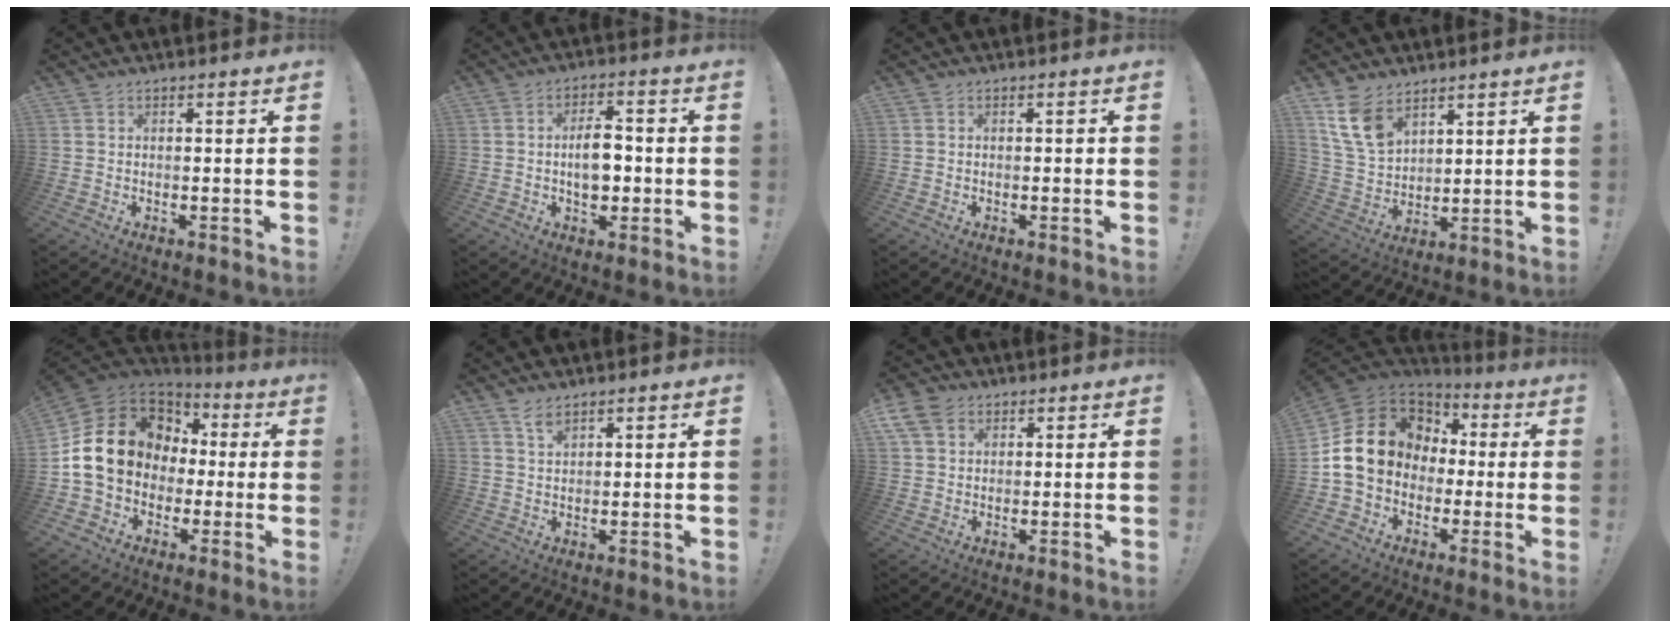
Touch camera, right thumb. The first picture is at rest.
{"total": 8.1, "force": [-0.9, 5.1, 6.2], "torque": [-0.092, 0.003, -0.020]}
{"total": 0.6, "force": [-0.4, 0.3, 0.2], "torque": [-0.002, 0.001, -0.007]}
{"total": 11.4, "force": [7.3, 6.9, 5.4], "torque": [-0.108, -0.035, 0.150]}
{"total": 18.8, "force": [2.3, 15.1, 11.0], "torque": [-0.178, 0.005, 0.067]}
{"total": 3.4, "force": [2.7, 1.0, 1.9], "torque": [-0.025, -0.018, 0.046]}
{"total": 7.4, "force": [3.6, 5.2, 3.7], "torque": [-0.072, -0.007, 0.073]}
{"total": 17.6, "force": [2.0, 14.3, 10.2], "torque": [-0.168, 0.010, 0.058]}